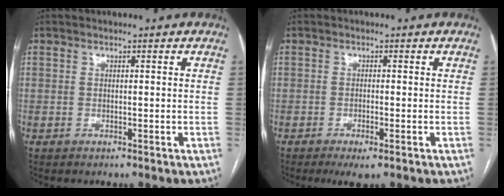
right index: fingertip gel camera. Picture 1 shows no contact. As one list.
[{"total": 3.0, "force": [-1.6, 0.5, 2.5], "torque": [-0.043, -0.006, -0.023]}]